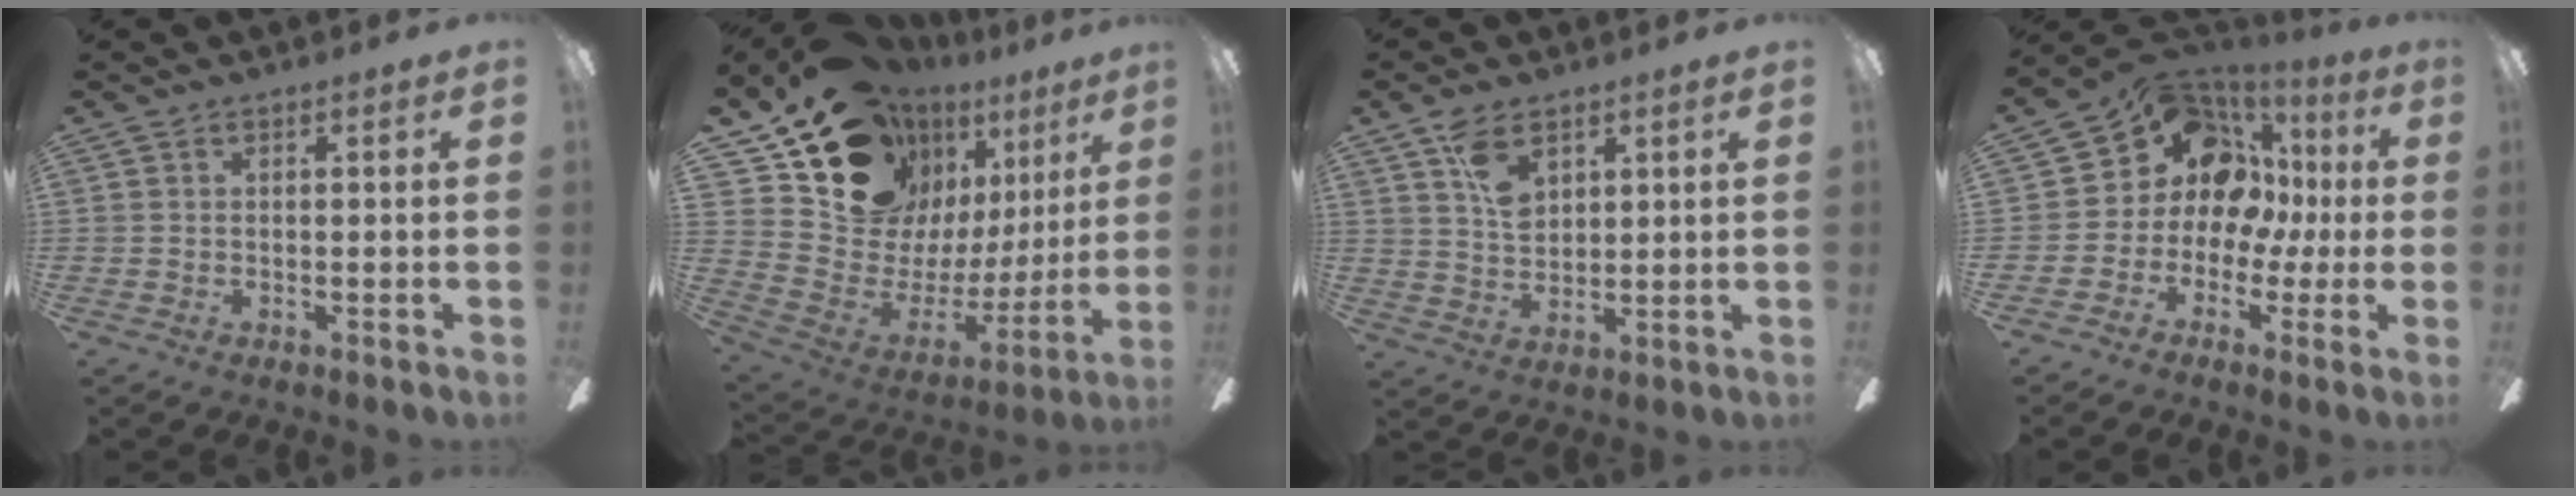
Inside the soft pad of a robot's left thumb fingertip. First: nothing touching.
{"total": 19.4, "force": [15.0, 10.7, 6.1], "torque": [-0.111, -0.110, 0.289]}
{"total": 7.7, "force": [4.3, 4.4, 4.6], "torque": [-0.079, -0.009, 0.077]}
{"total": 13.1, "force": [4.1, 10.0, 7.4], "torque": [-0.149, -0.021, 0.080]}